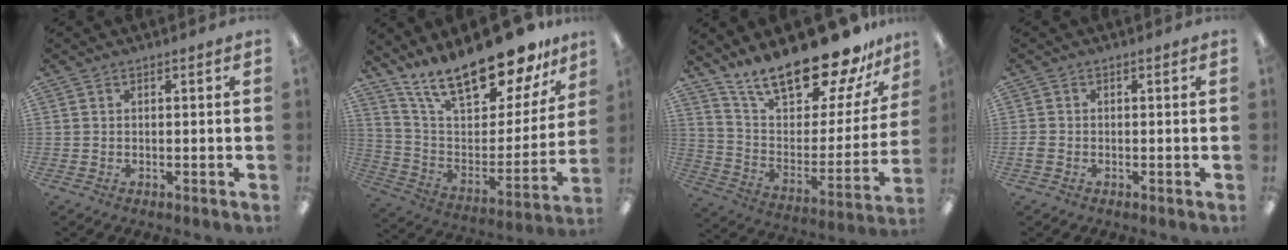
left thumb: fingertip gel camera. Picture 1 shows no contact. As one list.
[{"total": 23.0, "force": [18.8, 6.6, 11.4], "torque": [-0.193, -0.133, 0.321]}, {"total": 23.2, "force": [19.3, 6.9, 10.9], "torque": [-0.178, -0.138, 0.330]}, {"total": 1.6, "force": [-0.5, 1.2, 0.9], "torque": [-0.014, 0.003, -0.009]}]